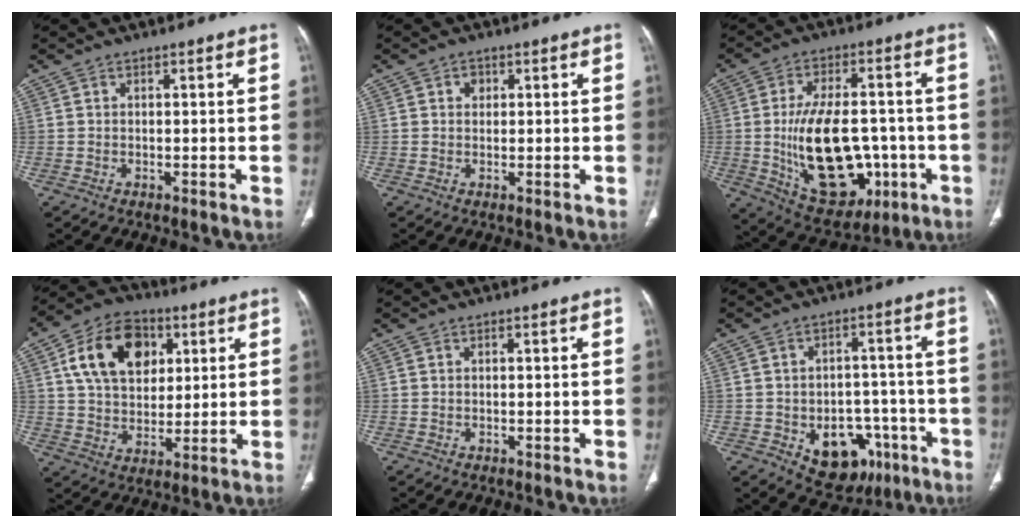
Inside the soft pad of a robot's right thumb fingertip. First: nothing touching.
{"total": 1.6, "force": [0.6, 1.4, 0.7], "torque": [-0.001, 0.000, 0.005]}
{"total": 20.7, "force": [-3.5, 11.9, 16.6], "torque": [-0.252, 0.011, -0.027]}
{"total": 16.1, "force": [5.4, 11.4, 10.1], "torque": [-0.146, -0.003, 0.094]}
{"total": 0.0}
{"total": 13.1, "force": [-5.4, 9.2, 7.7], "torque": [-0.066, 0.034, -0.061]}